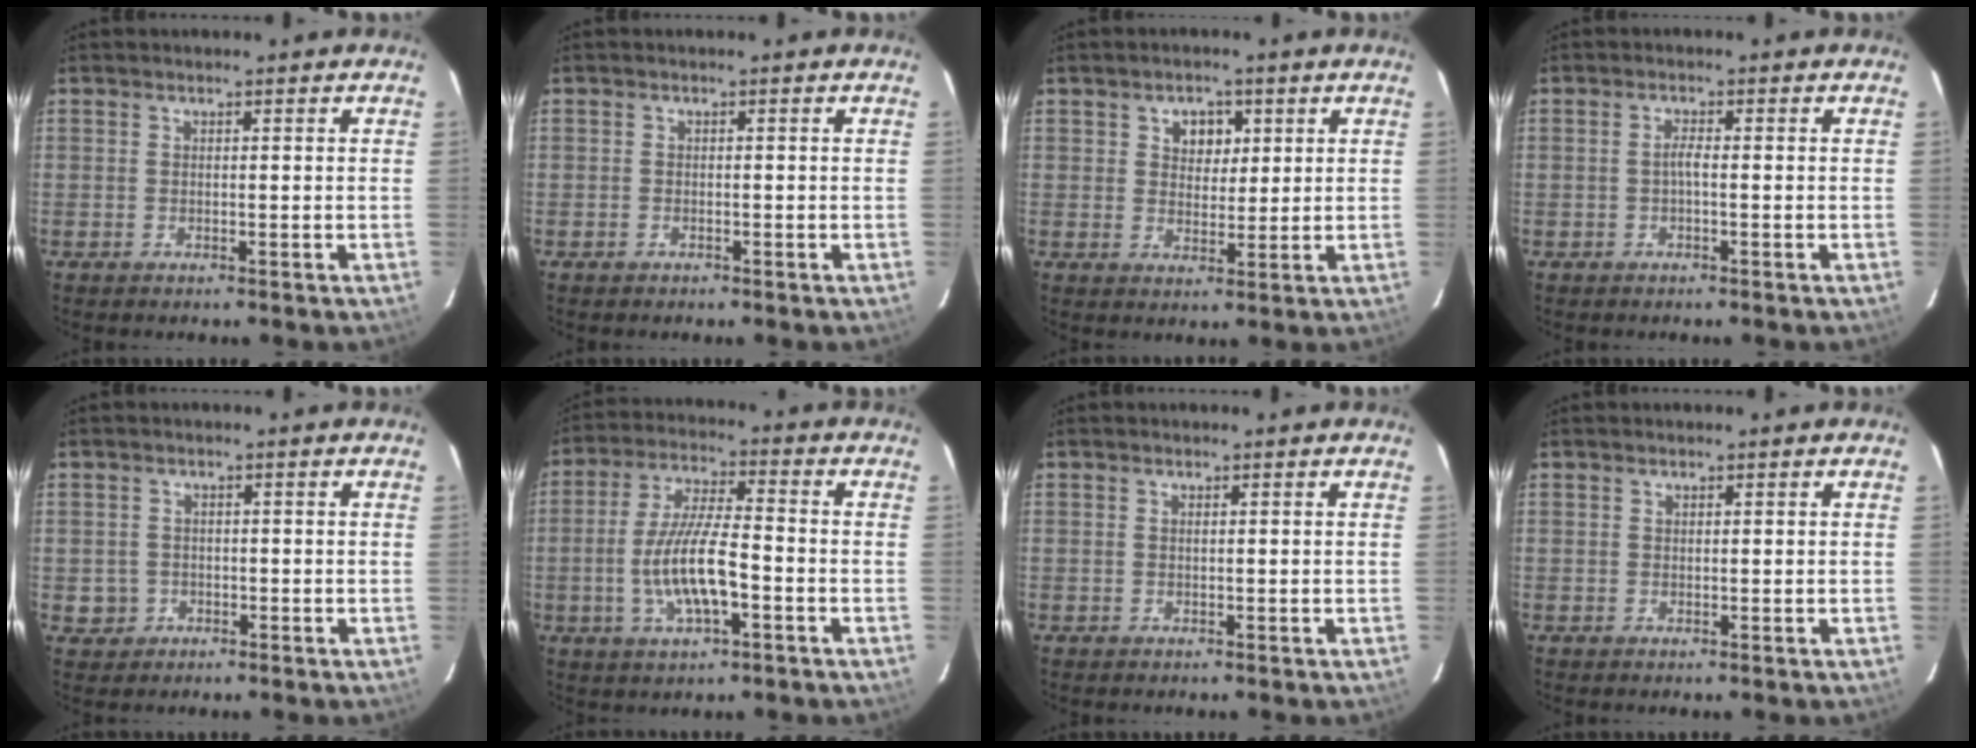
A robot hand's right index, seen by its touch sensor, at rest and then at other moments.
{"total": 0.9, "force": [-0.6, 0.6, 0.0], "torque": [-0.001, 0.003, -0.010]}
{"total": 4.5, "force": [1.7, 3.5, 2.2], "torque": [-0.026, 0.007, 0.030]}
{"total": 1.3, "force": [-0.4, 0.1, 1.3], "torque": [-0.025, 0.005, -0.009]}
{"total": 3.1, "force": [-0.7, 3.0, 0.3], "torque": [-0.010, 0.008, -0.007]}
{"total": 11.4, "force": [-3.4, 2.8, 10.5], "torque": [-0.210, -0.003, -0.059]}
{"total": 0.0}
{"total": 0.0}